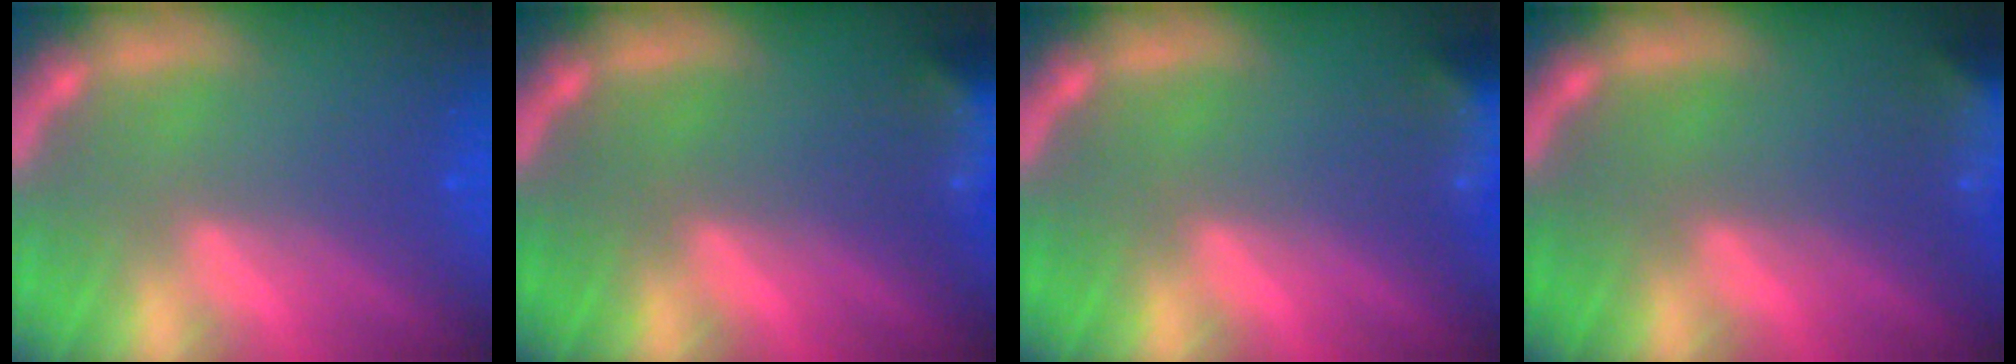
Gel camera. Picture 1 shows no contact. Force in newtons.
{"total": 6.5}
{"total": 6.5}
{"total": 7.9}